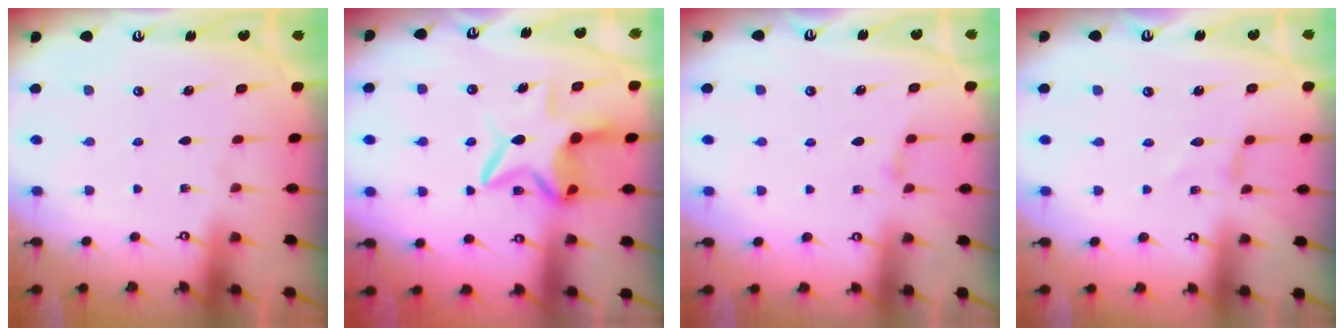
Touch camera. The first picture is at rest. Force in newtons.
{"total": 8.8, "press": 8.7, "slide": 0.9}
{"total": 2.6, "press": 2.6, "slide": 0.4}
{"total": 0.0}